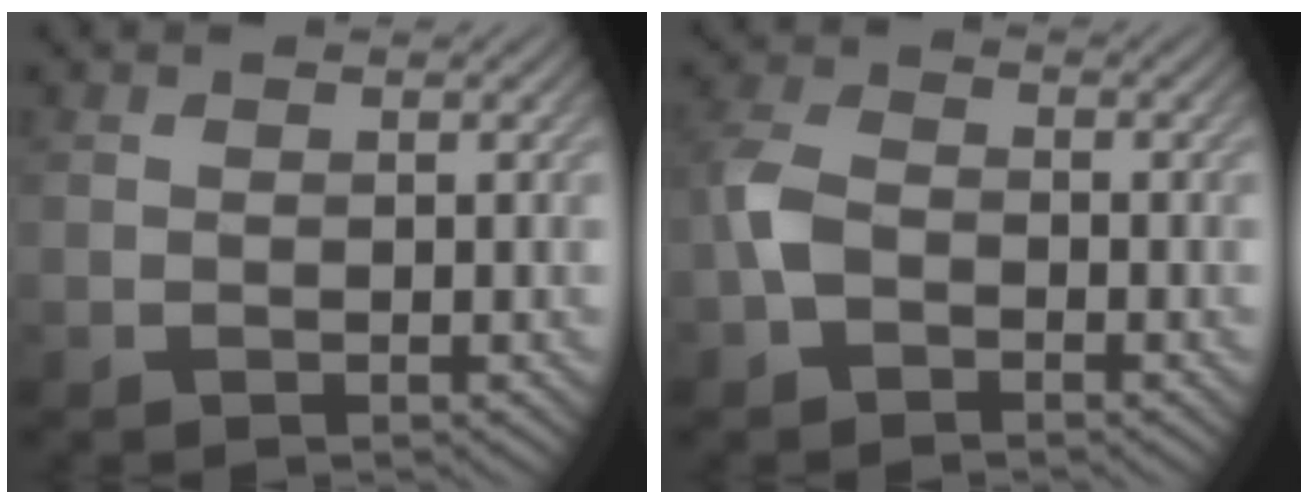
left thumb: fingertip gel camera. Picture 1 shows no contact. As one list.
[{"total": 3.6, "force": [-1.6, 2.4, 2.1], "torque": [-0.055, 0.004, -0.046]}]